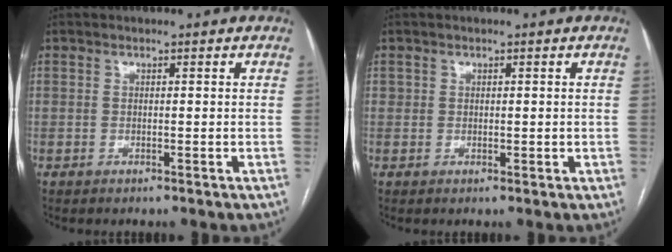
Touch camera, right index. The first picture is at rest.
{"total": 1.4, "force": [0.1, 1.1, 0.8], "torque": [-0.013, 0.005, 0.005]}